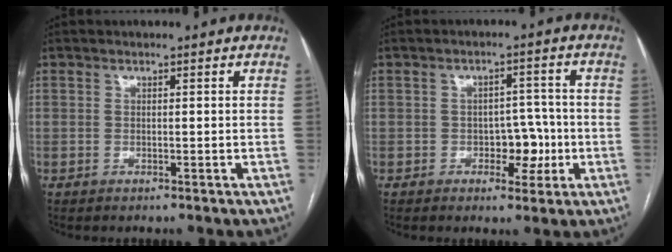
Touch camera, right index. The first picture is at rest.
{"total": 5.2, "force": [-1.5, 3.3, 3.8], "torque": [-0.046, 0.015, -0.017]}